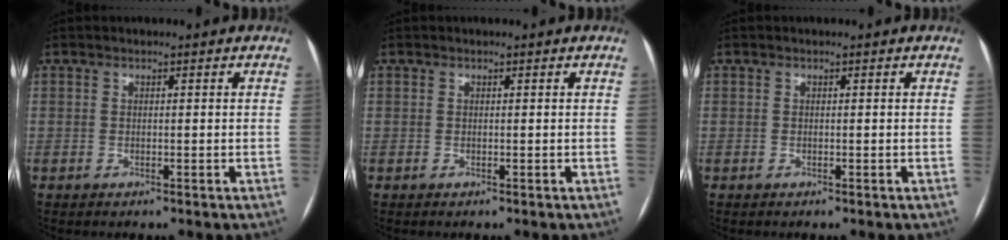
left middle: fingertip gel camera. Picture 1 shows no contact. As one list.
[{"total": 0.0}, {"total": 0.0}]